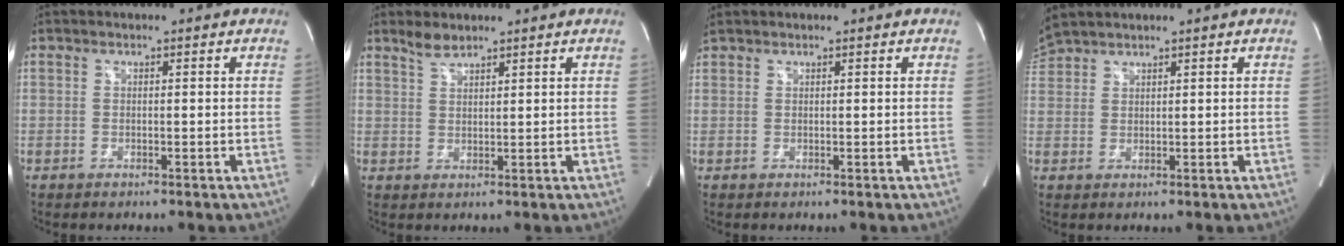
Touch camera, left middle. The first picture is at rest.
{"total": 2.6, "force": [2.3, 0.6, 1.0], "torque": [-0.023, 0.005, 0.047]}
{"total": 1.1, "force": [1.0, 0.2, 0.0], "torque": [-0.014, 0.021, 0.028]}
{"total": 3.2, "force": [3.2, -0.1, 0.5], "torque": [-0.027, 0.023, 0.076]}